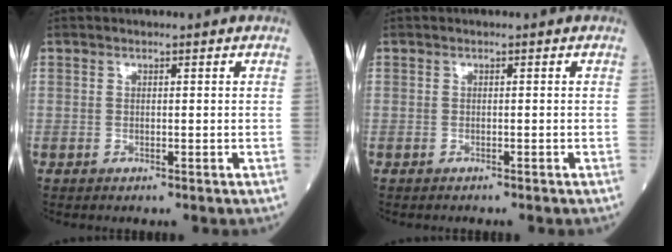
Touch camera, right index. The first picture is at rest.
{"total": 0.8, "force": [-0.7, 0.0, 0.2], "torque": [-0.001, 0.000, -0.011]}